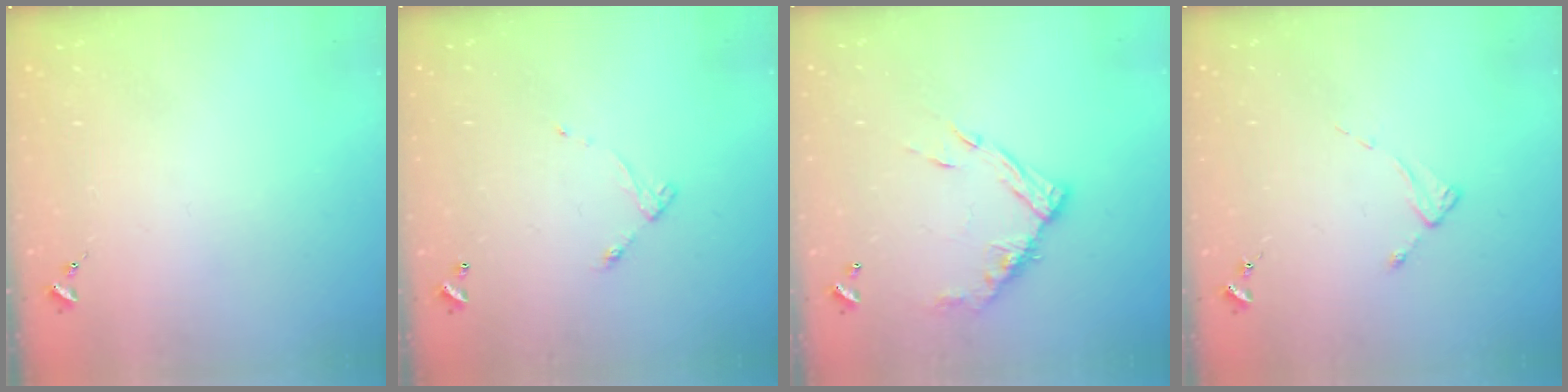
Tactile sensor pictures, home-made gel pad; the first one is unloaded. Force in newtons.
{"total": 4.2, "press": 4.2, "slide": 0.2}
{"total": 13.3, "press": 13.3, "slide": 1.1}
{"total": 2.3, "press": 2.3, "slide": 0.3}